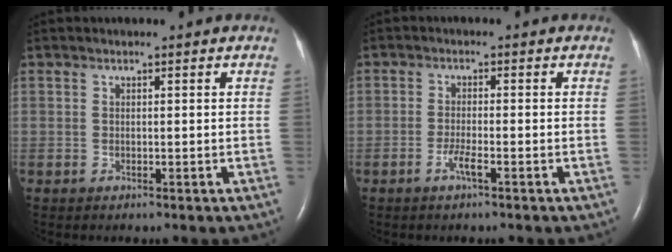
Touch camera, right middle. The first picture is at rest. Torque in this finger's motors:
{"motor_torque": [0.51, -0.32, 0.23, 0.08]}